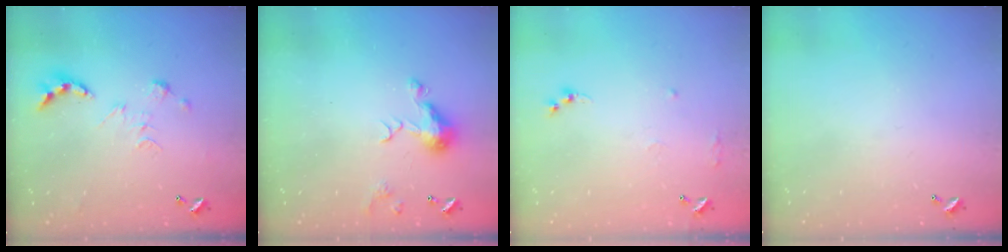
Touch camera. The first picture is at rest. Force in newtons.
{"total": 7.3, "press": 7.3, "slide": 1.0}
{"total": 7.5, "press": 7.4, "slide": 0.8}
{"total": 0.0}